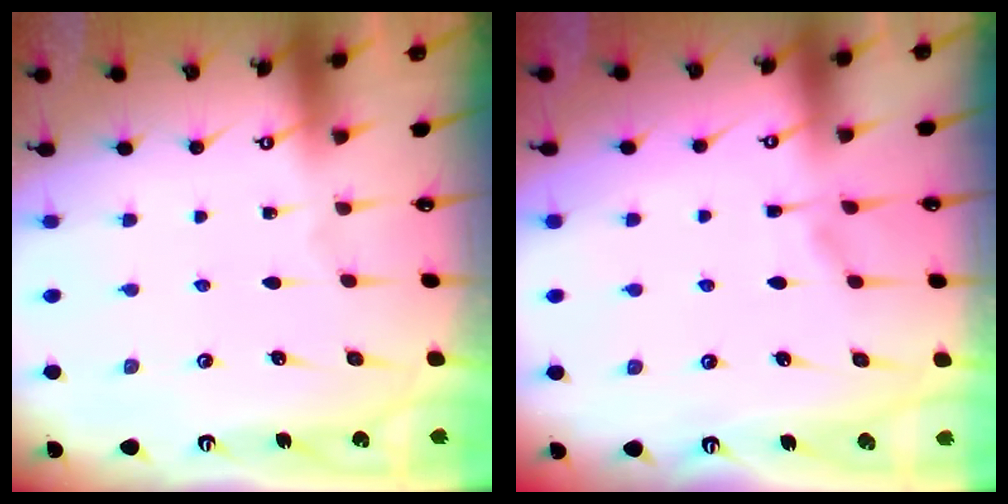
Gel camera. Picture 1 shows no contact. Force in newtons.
{"total": 3.9, "press": 3.9, "slide": 0.6}